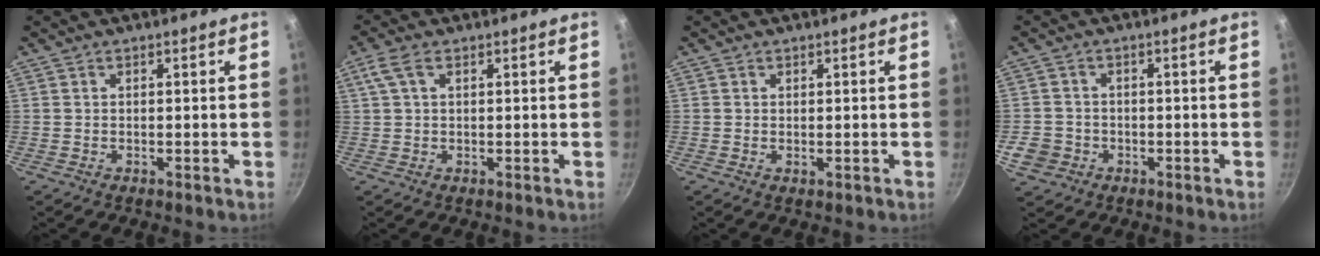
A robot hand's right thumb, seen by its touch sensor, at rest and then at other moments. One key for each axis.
{"total": 3.8, "fx": 1.5, "fy": 2.0, "fz": 2.8, "tx": -0.061, "ty": 0.011, "tz": 0.031}
{"total": 0.6, "fx": 0.2, "fy": 0.3, "fz": 0.4, "tx": -0.005, "ty": -0.004, "tz": 0.003}
{"total": 5.2, "fx": -1.7, "fy": 4.6, "fz": 1.6, "tx": -0.021, "ty": 0.019, "tz": -0.027}